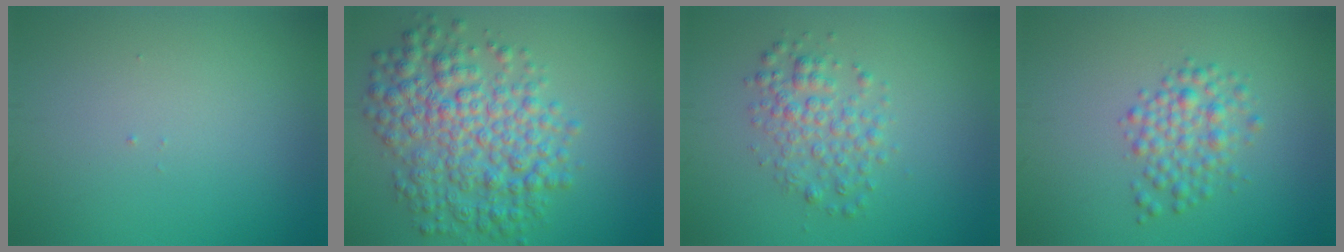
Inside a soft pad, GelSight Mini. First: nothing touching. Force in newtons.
{"total": 7.4, "press": 7.4, "slide": 0.2}
{"total": 3.0, "press": 3.0, "slide": 0.1}
{"total": 2.9, "press": 2.9, "slide": 0.0}